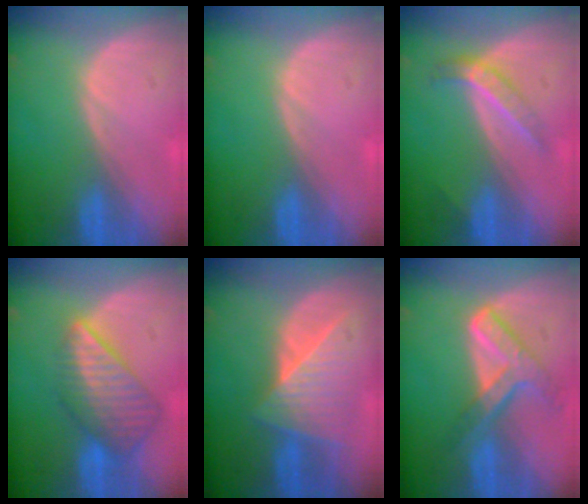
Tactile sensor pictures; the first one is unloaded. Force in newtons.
{"total": 0.0}
{"total": 4.5, "press": 4.1, "slide": 2.0}
{"total": 8.6, "press": 7.5, "slide": 4.1}
{"total": 7.4, "press": 7.4, "slide": 0.5}
{"total": 7.6, "press": 6.3, "slide": 4.3}